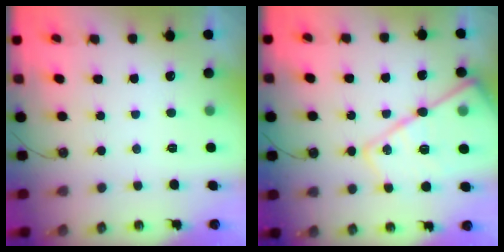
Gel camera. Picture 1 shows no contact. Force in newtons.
{"total": 21.7, "press": 21.6, "slide": 1.6}